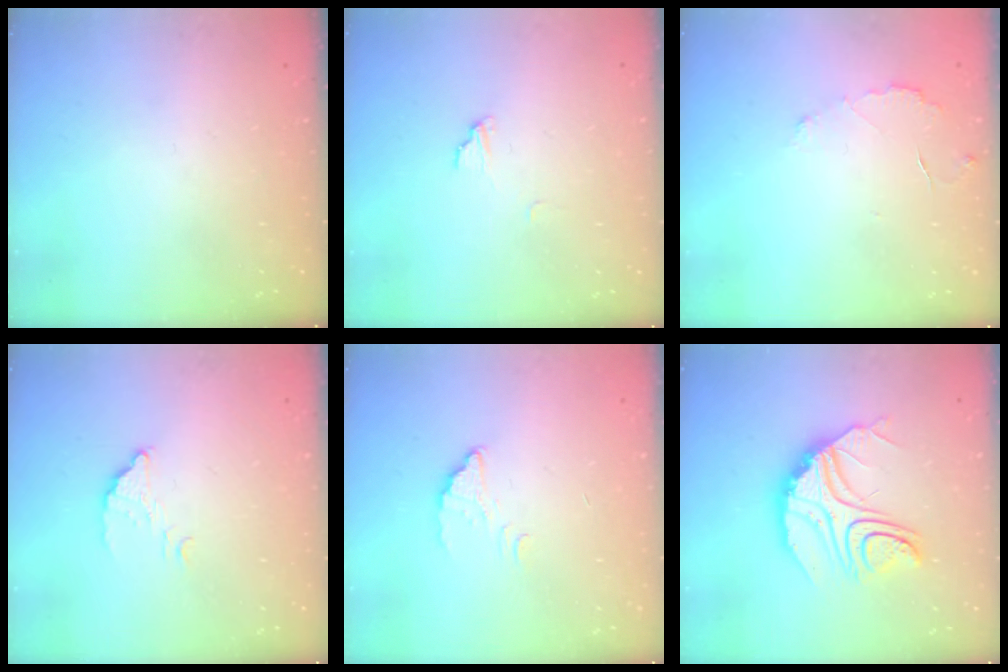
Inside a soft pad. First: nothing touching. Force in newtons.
{"total": 3.1, "press": 3.1, "slide": 0.3}
{"total": 3.8, "press": 3.8, "slide": 0.2}
{"total": 3.3, "press": 3.3, "slide": 0.1}
{"total": 2.2, "press": 2.2, "slide": 0.1}
{"total": 14.0, "press": 13.9, "slide": 1.2}